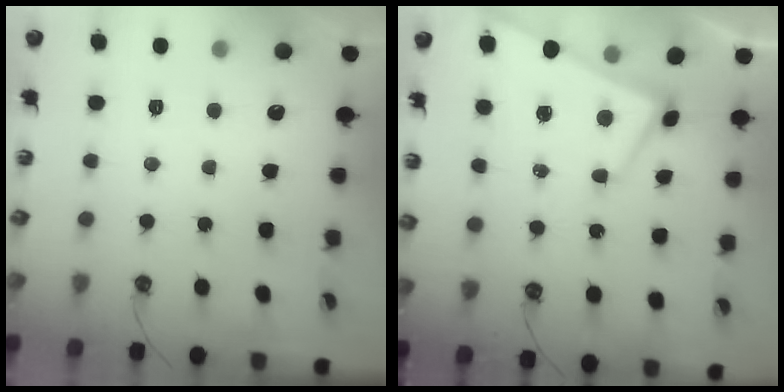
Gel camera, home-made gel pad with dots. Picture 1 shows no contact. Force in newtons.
{"total": 1.6, "press": 1.4, "slide": 0.7}